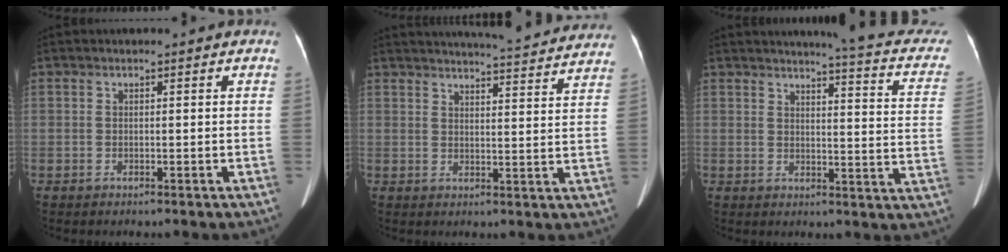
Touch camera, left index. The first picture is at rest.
{"total": 22.3, "force": [21.1, 1.6, 7.0], "torque": [-0.099, -0.031, 0.249]}
{"total": 13.9, "force": [12.2, 1.1, 6.7], "torque": [-0.077, -0.055, 0.111]}